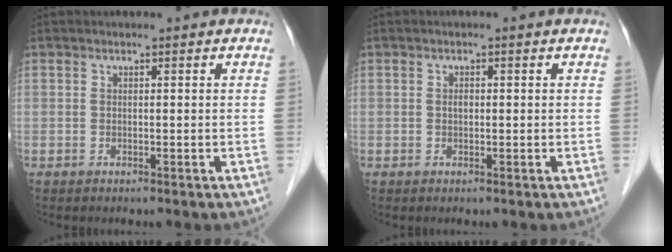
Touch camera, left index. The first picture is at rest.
{"total": 0.8, "force": [-0.3, 0.4, 0.6], "torque": [-0.011, -0.003, -0.006]}